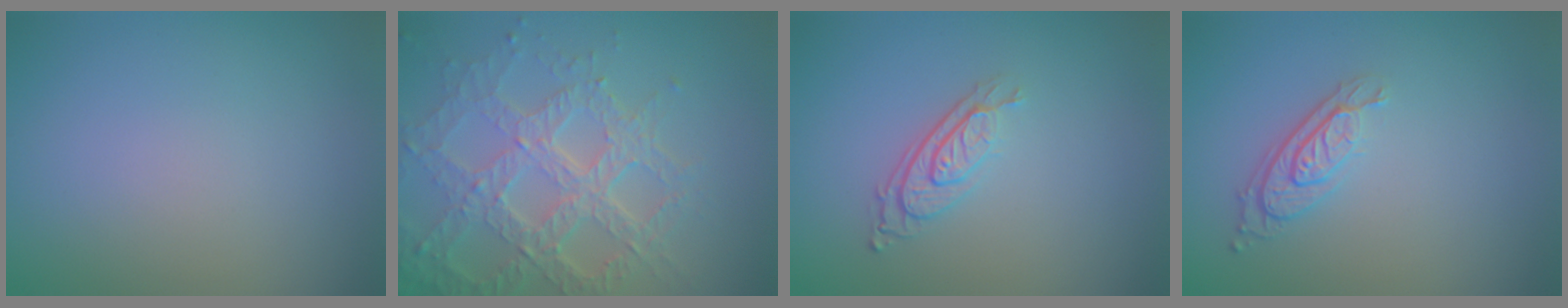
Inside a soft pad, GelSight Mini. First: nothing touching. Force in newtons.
{"total": 7.0, "press": 5.2, "slide": 4.7}
{"total": 2.9, "press": 2.1, "slide": 2.1}
{"total": 2.9, "press": 2.0, "slide": 2.0}